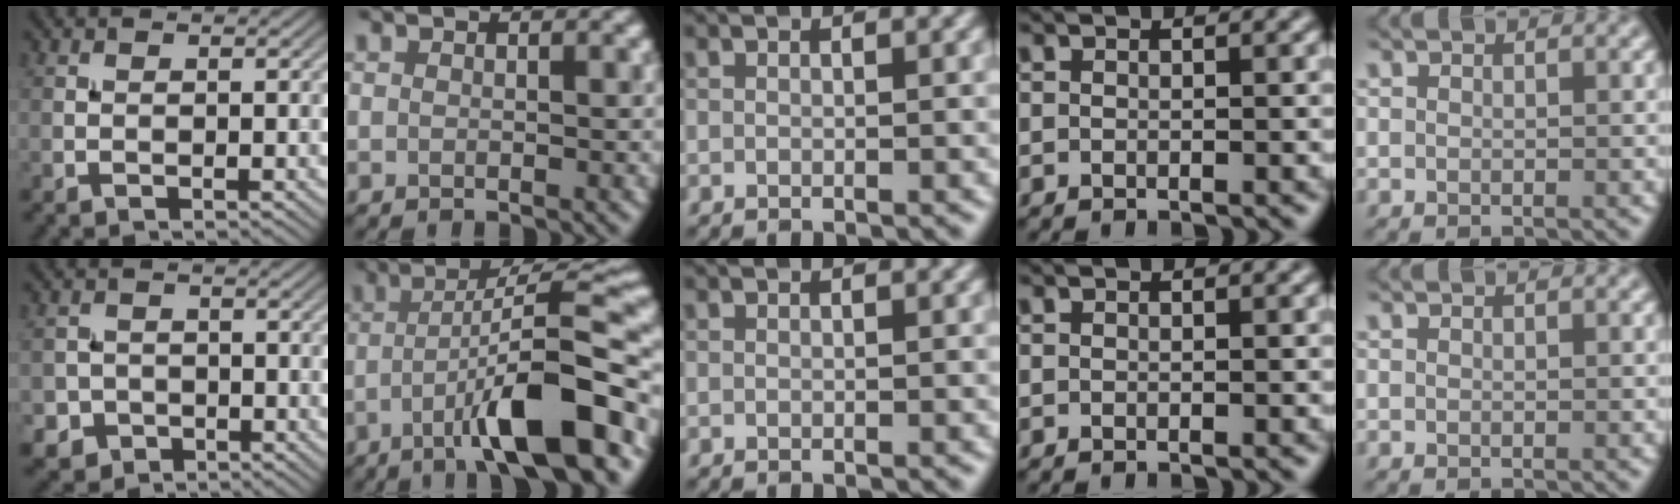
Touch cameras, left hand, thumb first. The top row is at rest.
{"thumb": {"total": 3.2, "force": [-1.6, 2.7, 0.5], "torque": [-0.006, -0.003, -0.036]}, "index": {"total": 11.1, "force": [-4.7, 2.1, 9.8], "torque": [-0.135, 0.017, -0.078]}}